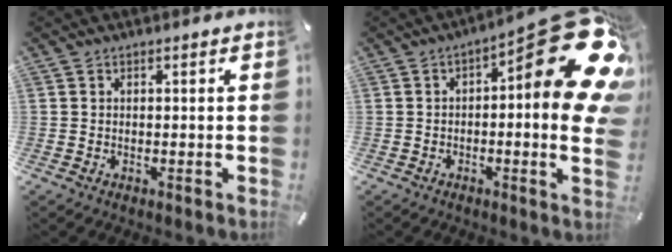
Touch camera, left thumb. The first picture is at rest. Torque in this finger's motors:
{"motor_torque": [1.60, 3.41, 2.41, -0.36, 0.21]}